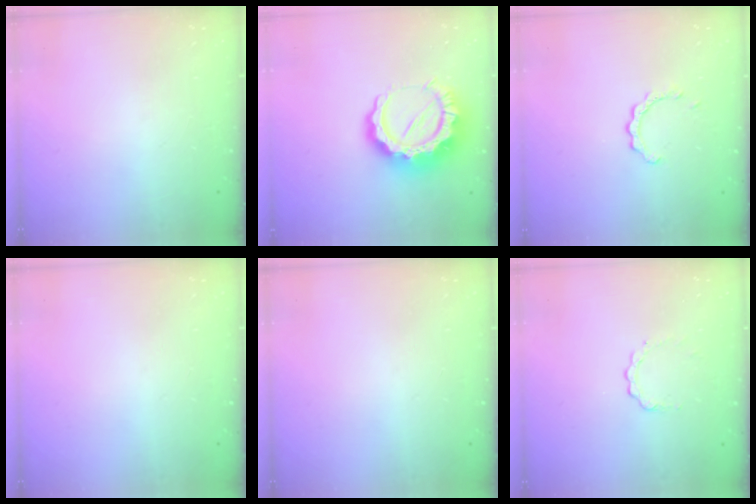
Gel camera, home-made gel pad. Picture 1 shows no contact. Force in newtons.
{"total": 19.3, "press": 19.2, "slide": 1.8}
{"total": 2.9, "press": 2.9, "slide": 0.3}
{"total": 0.0}
{"total": 0.0}
{"total": 2.5, "press": 2.5, "slide": 0.3}